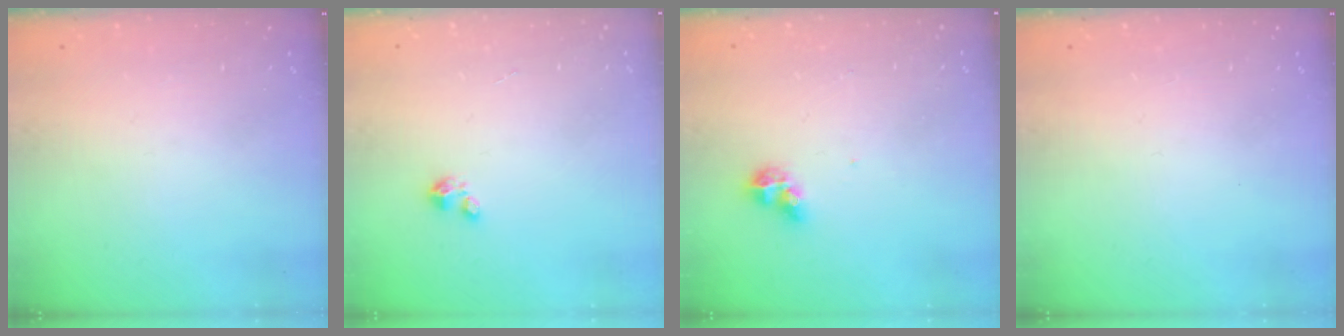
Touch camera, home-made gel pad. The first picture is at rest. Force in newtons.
{"total": 1.5, "press": 1.5, "slide": 0.1}
{"total": 6.1, "press": 6.1, "slide": 0.7}
{"total": 0.0}